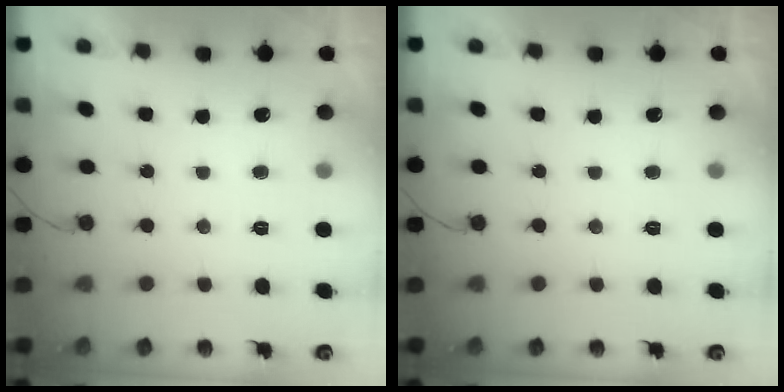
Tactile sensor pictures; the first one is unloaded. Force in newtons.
{"total": 0.0}